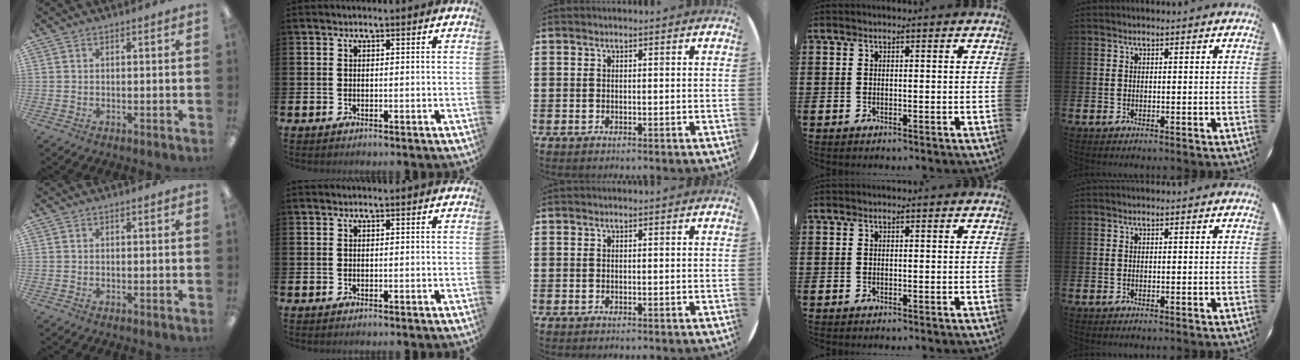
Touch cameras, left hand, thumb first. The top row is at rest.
{}